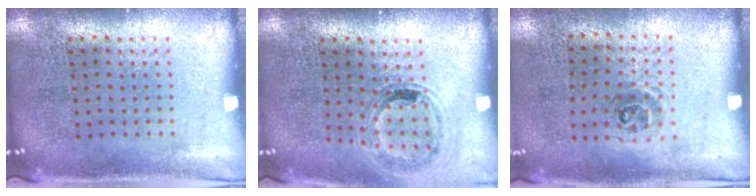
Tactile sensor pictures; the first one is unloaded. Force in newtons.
{"total": 0.9, "press": 0.9, "slide": 0.1}
{"total": 0.9, "press": 0.7, "slide": 0.7}